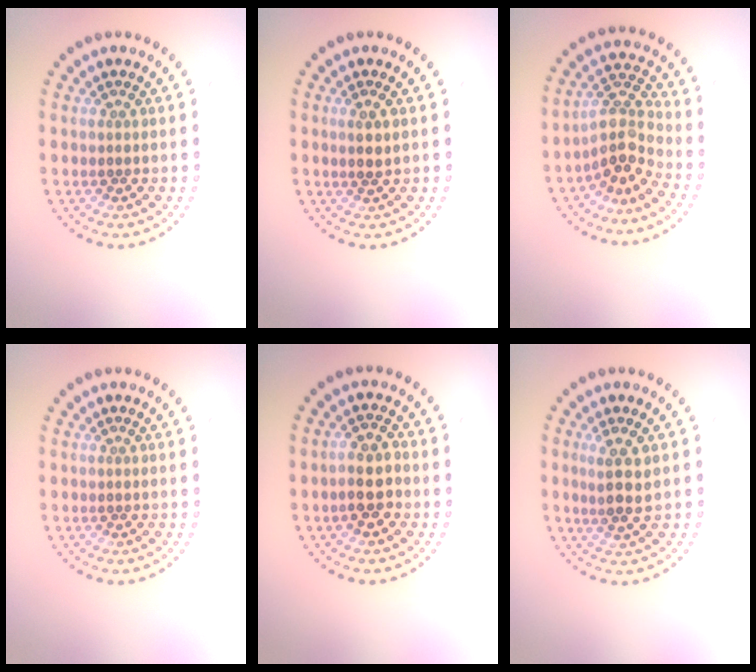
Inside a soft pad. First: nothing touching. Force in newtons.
{"total": 1.0, "press": 0.9, "slide": 0.5}
{"total": 3.8, "press": 2.7, "slide": 2.6}
{"total": 0.0}
{"total": 2.9, "press": 2.7, "slide": 0.9}
{"total": 2.6, "press": 2.2, "slide": 1.3}